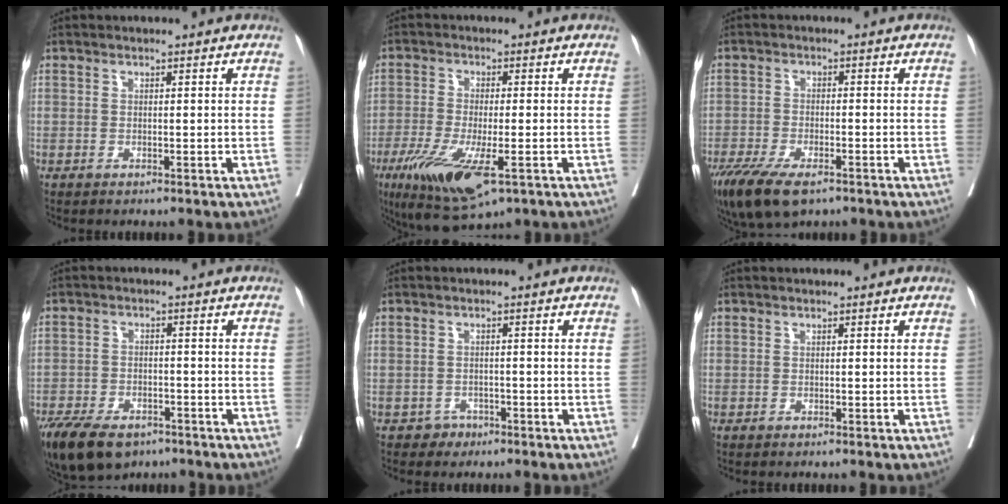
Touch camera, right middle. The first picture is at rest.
{"total": 11.8, "force": [-5.7, 3.2, 9.8], "torque": [-0.178, -0.030, -0.091]}
{"total": 10.8, "force": [-7.3, 3.9, 6.9], "torque": [-0.123, -0.018, -0.119]}
{"total": 11.3, "force": [-7.9, 5.5, 5.9], "torque": [-0.117, -0.007, -0.125]}
{"total": 1.7, "force": [-1.1, 1.3, 0.0], "torque": [0.003, 0.008, -0.017]}
{"total": 0.0}